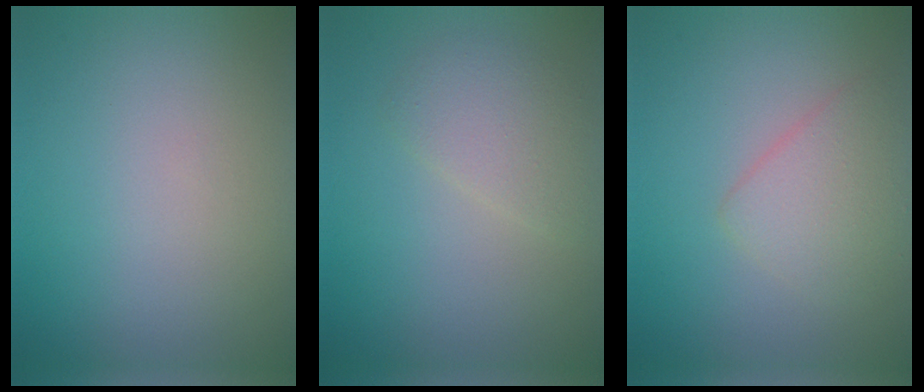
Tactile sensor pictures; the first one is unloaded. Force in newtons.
{"total": 2.4, "press": 2.4, "slide": 0.2}
{"total": 2.8, "press": 2.8, "slide": 0.1}